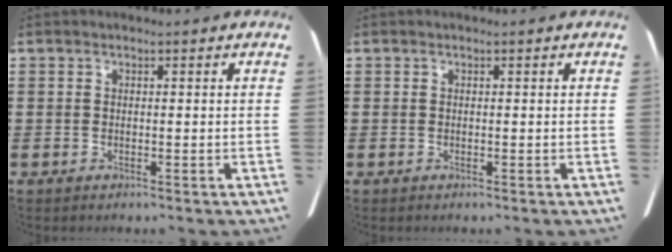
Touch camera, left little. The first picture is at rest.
{"total": 0.0}